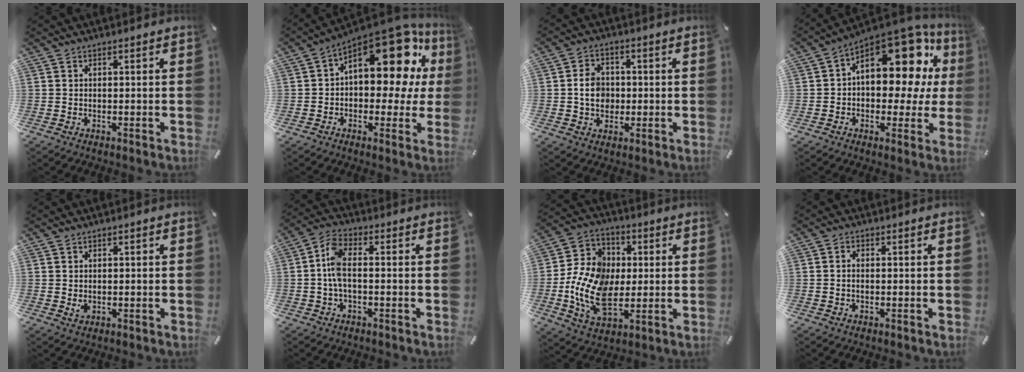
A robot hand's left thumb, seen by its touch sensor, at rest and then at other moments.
{"total": 20.6, "force": [9.3, 10.5, 15.1], "torque": [-0.191, -0.074, 0.156]}
{"total": 6.3, "force": [-0.4, 5.2, 3.5], "torque": [-0.059, 0.003, -0.010]}
{"total": 19.8, "force": [8.1, 11.3, 14.1], "torque": [-0.173, -0.068, 0.135]}
{"total": 1.2, "force": [0.0, 1.0, 0.8], "torque": [-0.007, -0.001, -0.002]}
{"total": 6.3, "force": [-0.7, 3.1, 5.5], "torque": [-0.116, 0.008, -0.013]}
{"total": 15.0, "force": [-2.0, 11.1, 9.9], "torque": [-0.228, 0.011, -0.037]}
{"total": 1.3, "force": [-0.3, 0.8, 1.1], "torque": [-0.021, 0.001, -0.006]}